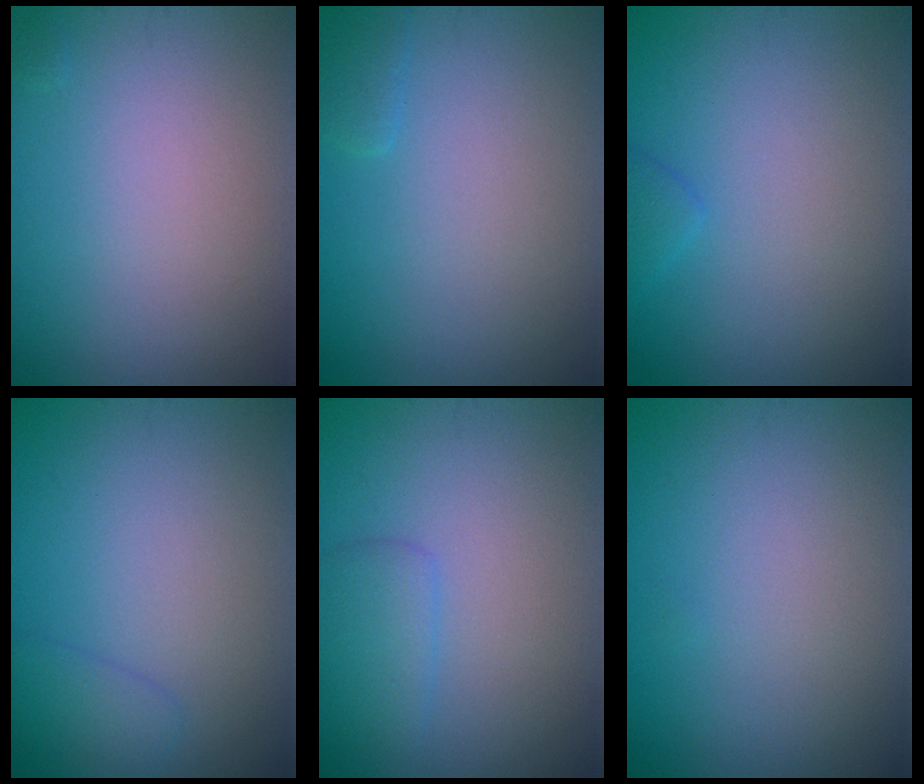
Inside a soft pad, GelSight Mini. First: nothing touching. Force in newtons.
{"total": 0.9, "press": 0.9, "slide": 0.1}
{"total": 1.0, "press": 1.0, "slide": 0.1}
{"total": 1.3, "press": 1.3, "slide": 0.2}
{"total": 1.9, "press": 1.9, "slide": 0.1}
{"total": 0.0}